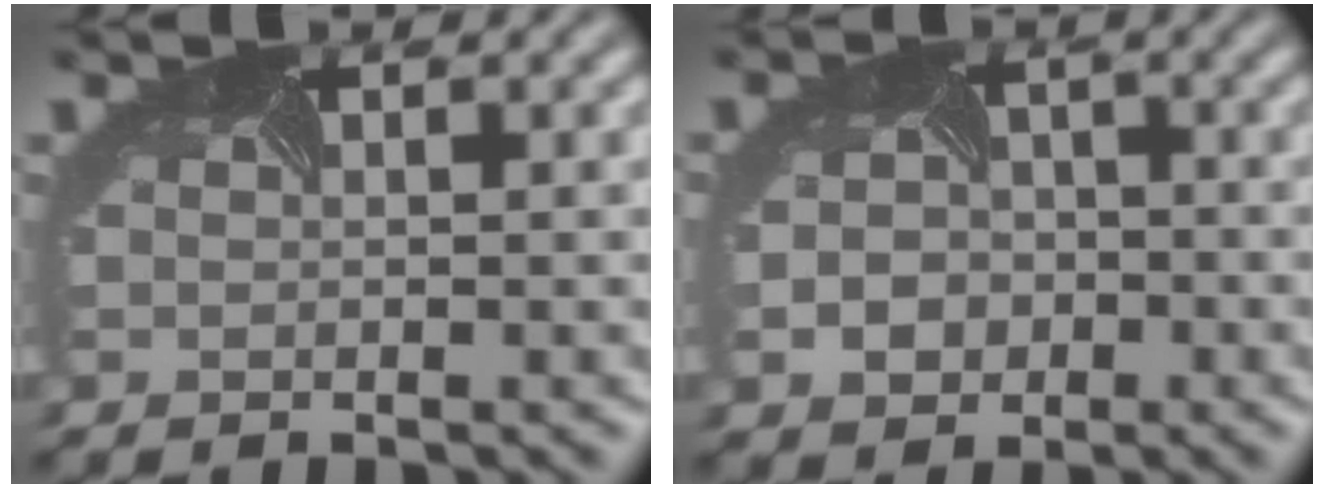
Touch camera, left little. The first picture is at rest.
{"total": 3.0, "force": [-0.9, 2.7, 1.0], "torque": [-0.013, -0.003, -0.016]}